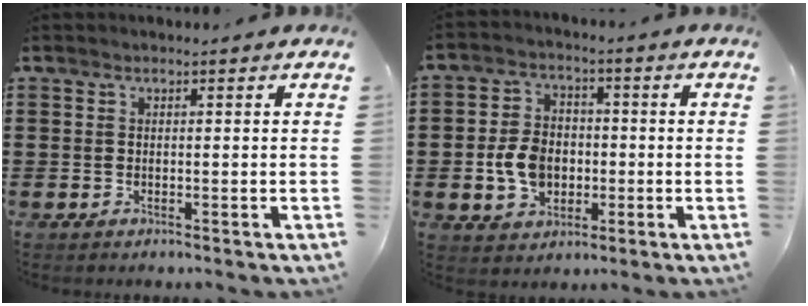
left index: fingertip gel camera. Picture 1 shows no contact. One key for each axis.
{"total": 7.3, "fx": -1.2, "fy": 5.5, "fz": 4.6, "tx": -0.104, "ty": 0.007, "tz": -0.026}